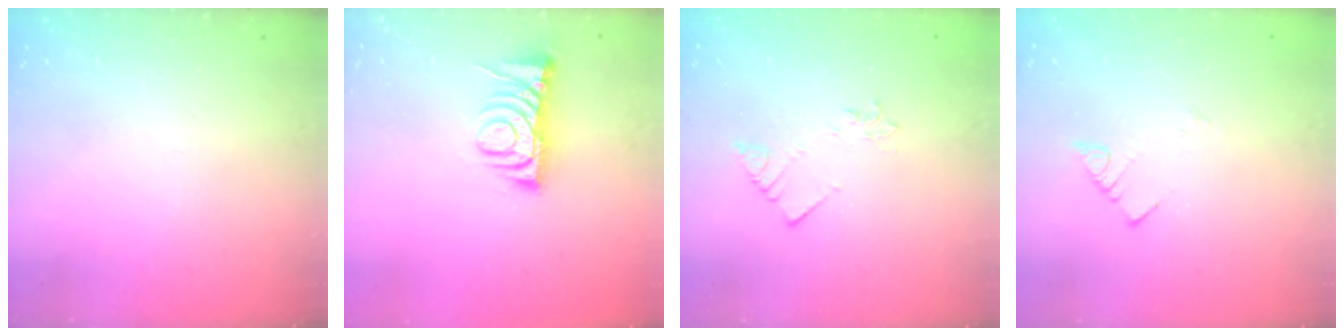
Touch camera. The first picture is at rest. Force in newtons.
{"total": 7.8, "press": 7.7, "slide": 0.7}
{"total": 2.1, "press": 2.1, "slide": 0.4}
{"total": 1.9, "press": 1.9, "slide": 0.1}